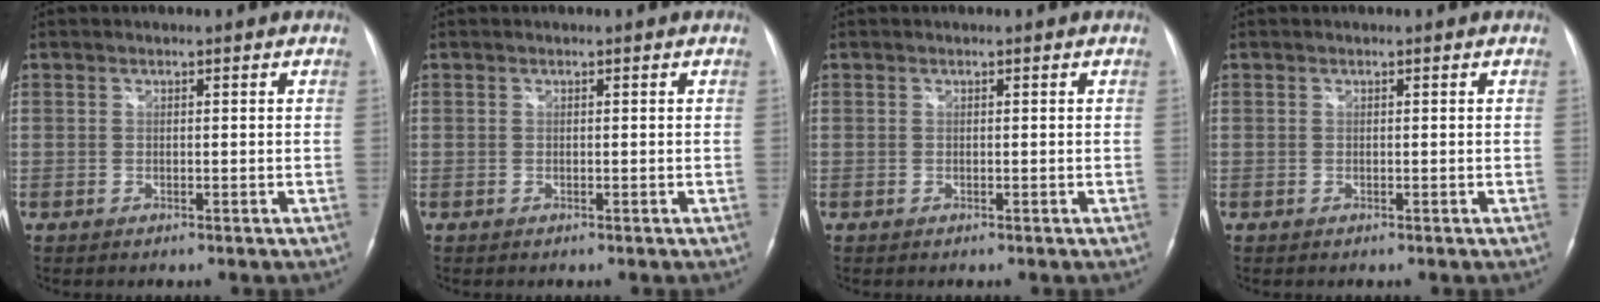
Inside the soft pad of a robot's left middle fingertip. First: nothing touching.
{"total": 0.0}
{"total": 0.0}
{"total": 0.0}